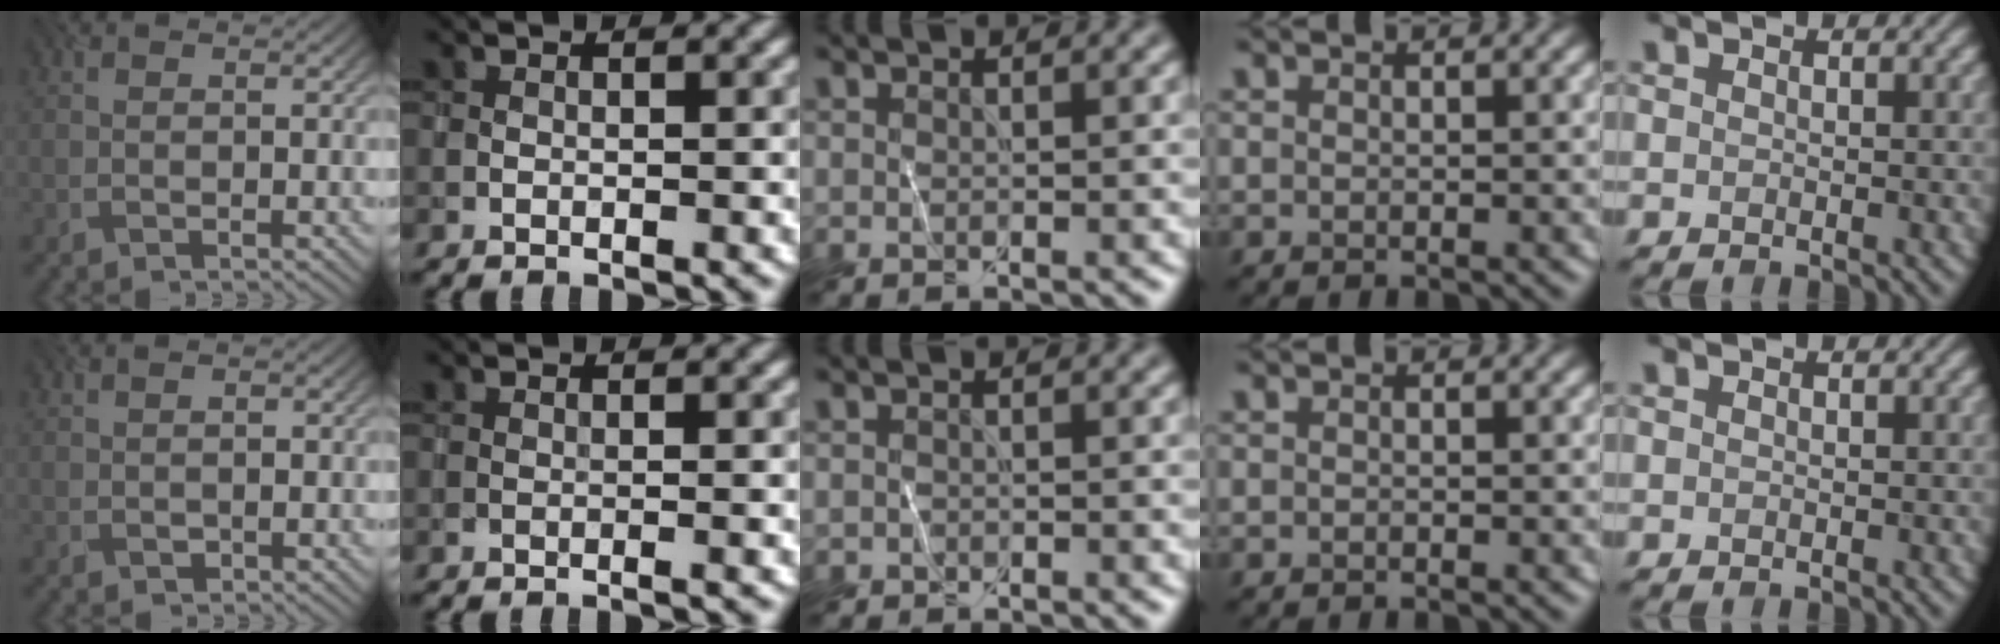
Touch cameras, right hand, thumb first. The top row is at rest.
{"thumb": {"total": 0.9, "force": [-0.1, 0.7, 0.5], "torque": [-0.005, 0.000, 0.001]}, "index": {"total": 0.7, "force": [-0.2, 0.1, 0.7], "torque": [-0.009, -0.004, -0.007]}, "middle": {"total": 0.6, "force": [-0.5, 0.1, -0.2], "torque": [0.005, 0.002, -0.009]}}